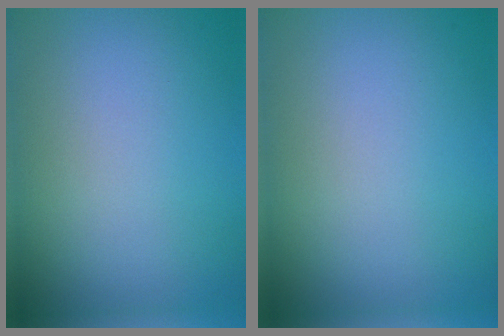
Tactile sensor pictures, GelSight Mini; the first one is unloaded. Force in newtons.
{"total": 0.0}